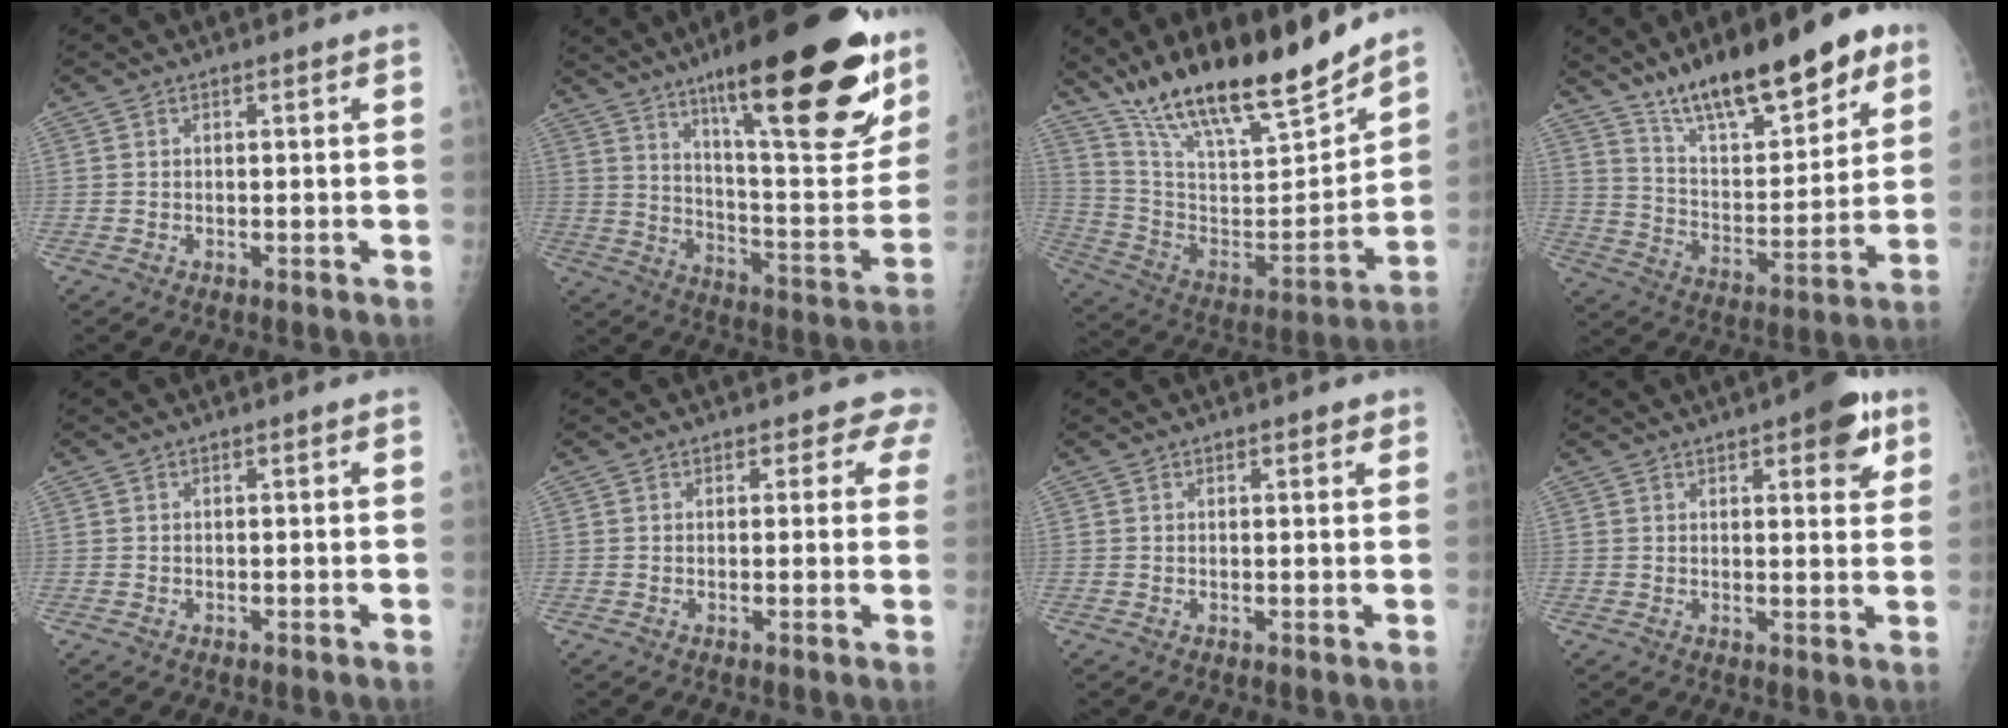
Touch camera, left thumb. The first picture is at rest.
{"total": 30.7, "force": [17.5, 7.5, 24.1], "torque": [-0.308, -0.062, 0.271]}
{"total": 25.0, "force": [19.8, 5.6, 14.1], "torque": [-0.210, -0.089, 0.343]}
{"total": 21.5, "force": [14.4, 6.9, 14.4], "torque": [-0.189, -0.063, 0.241]}
{"total": 0.0}
{"total": 3.5, "force": [3.0, 1.9, -0.1], "torque": [0.038, -0.015, 0.010]}
{"total": 1.9, "force": [1.3, 1.0, 1.0], "torque": [0.007, -0.004, 0.011]}
{"total": 7.9, "force": [4.2, 2.9, 6.1], "torque": [-0.055, -0.014, 0.048]}